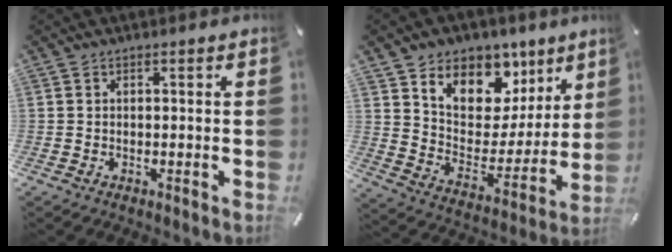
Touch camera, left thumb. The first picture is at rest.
{"total": 11.0, "force": [7.5, 7.8, 2.0], "torque": [-0.037, -0.082, 0.138]}